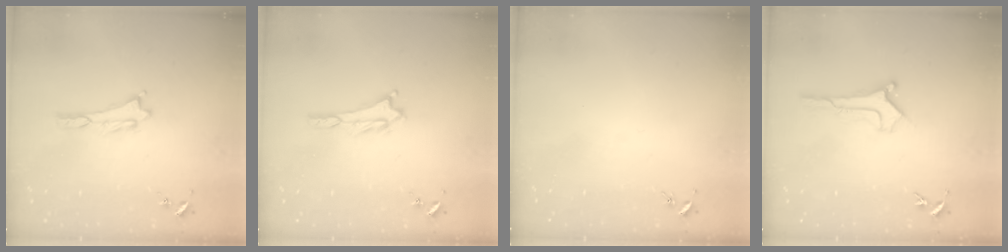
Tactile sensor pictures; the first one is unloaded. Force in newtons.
{"total": 0.7, "press": 0.7, "slide": 0.2}
{"total": 0.0}
{"total": 0.9, "press": 0.9, "slide": 0.1}